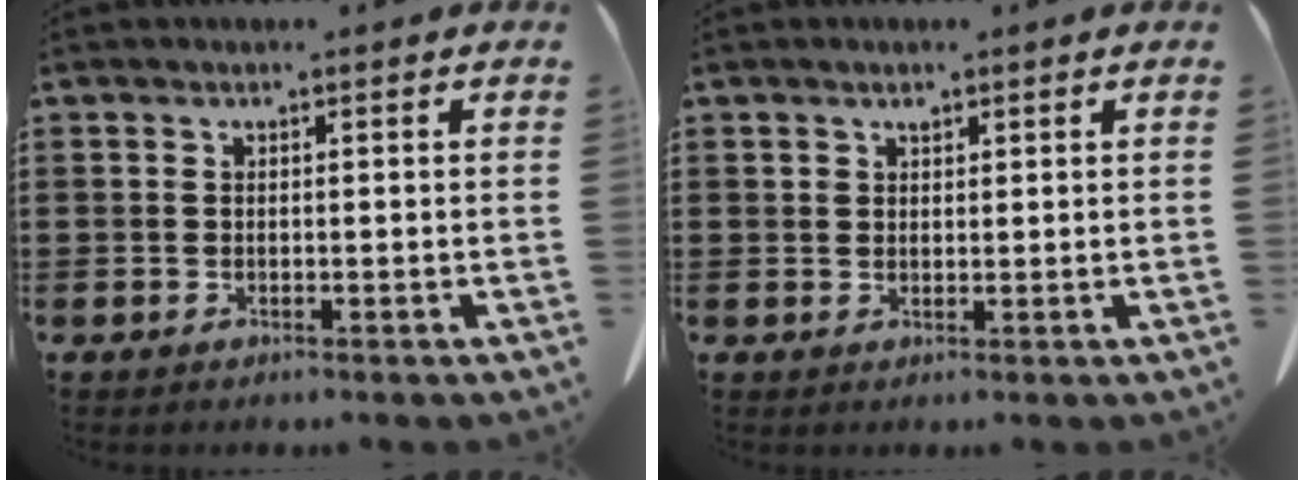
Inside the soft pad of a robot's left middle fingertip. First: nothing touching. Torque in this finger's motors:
{"motor_torque": [-0.05, -0.05, 0.04, 0.01]}